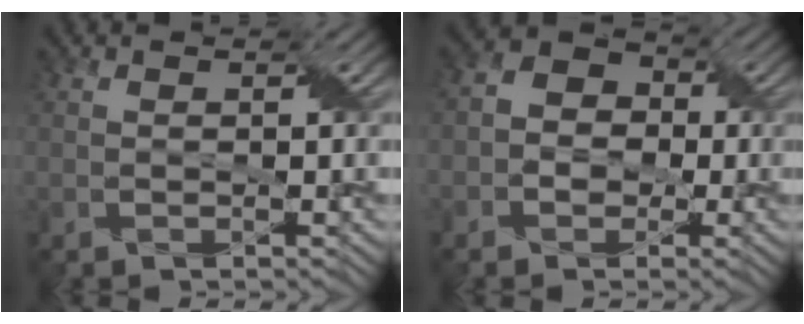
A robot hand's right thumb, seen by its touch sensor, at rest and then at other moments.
{"total": 4.9, "force": [-0.8, 4.3, 2.2], "torque": [-0.040, 0.009, -0.029]}